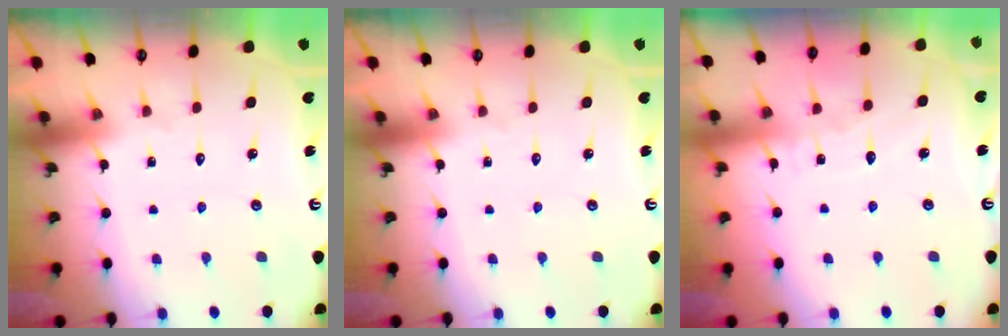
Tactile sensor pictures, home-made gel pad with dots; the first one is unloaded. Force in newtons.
{"total": 0.0}
{"total": 4.7, "press": 4.7, "slide": 0.4}